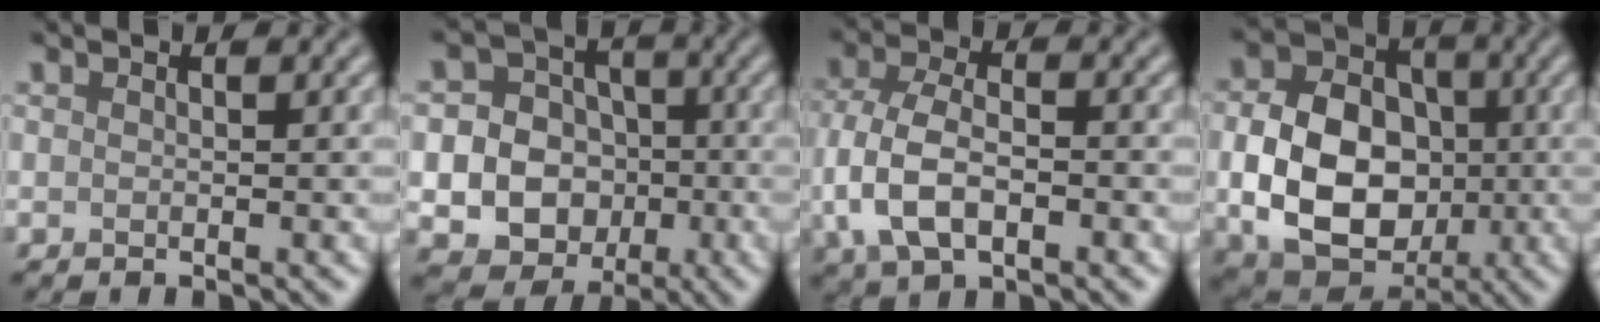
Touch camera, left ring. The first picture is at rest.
{"total": 12.9, "force": [-2.9, 11.8, 4.1], "torque": [-0.084, -0.014, -0.060]}
{"total": 6.6, "force": [-1.8, 3.8, 5.1], "torque": [-0.112, 0.001, -0.041]}
{"total": 10.9, "force": [-1.3, 8.1, 7.1], "torque": [-0.133, -0.011, -0.026]}